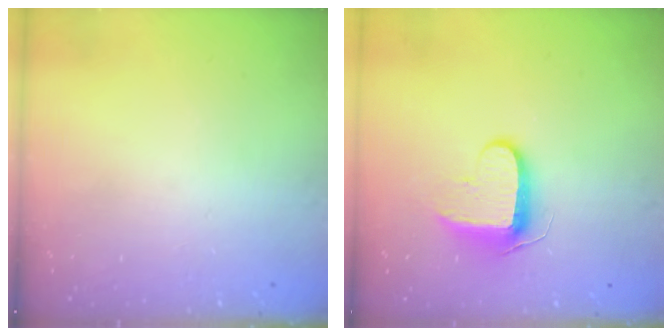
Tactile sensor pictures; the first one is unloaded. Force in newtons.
{"total": 8.9, "press": 8.9, "slide": 0.2}